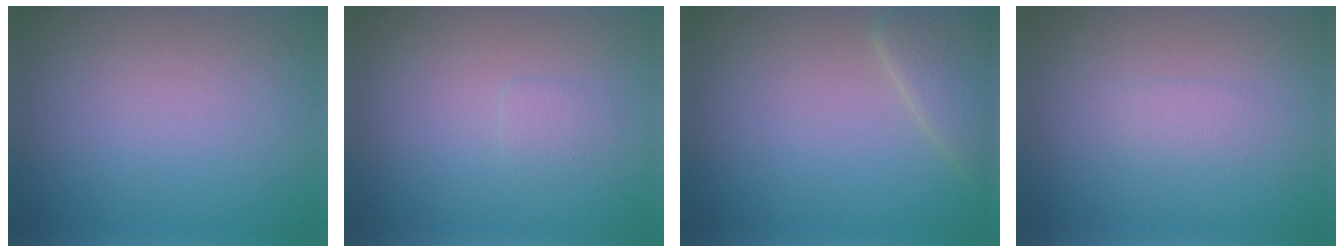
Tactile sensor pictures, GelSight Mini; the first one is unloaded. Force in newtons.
{"total": 0.8, "press": 0.8, "slide": 0.0}
{"total": 2.7, "press": 2.6, "slide": 0.2}
{"total": 0.9, "press": 0.9, "slide": 0.0}